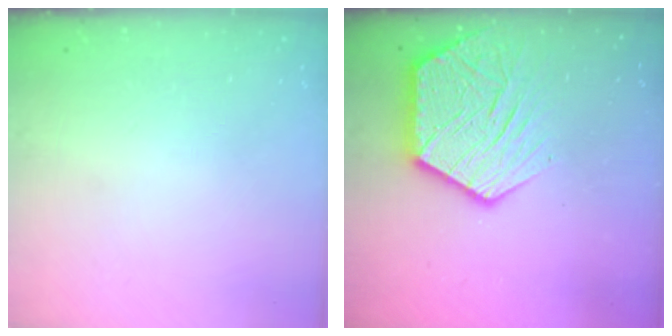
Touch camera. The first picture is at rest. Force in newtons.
{"total": 15.9, "press": 15.8, "slide": 1.4}